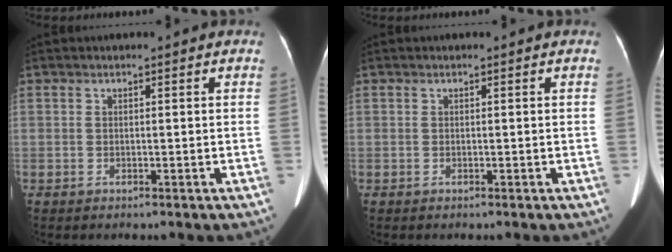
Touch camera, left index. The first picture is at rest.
{"total": 0.0}